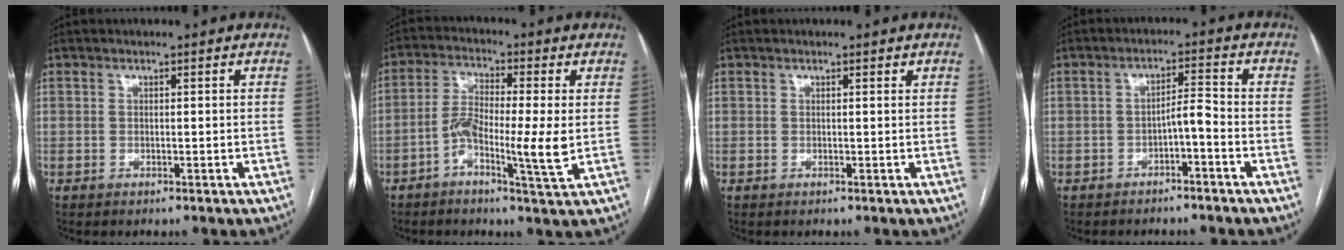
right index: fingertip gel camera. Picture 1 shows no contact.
{"total": 8.7, "force": [-1.9, 0.6, 8.5], "torque": [-0.163, 0.003, -0.041]}
{"total": 0.5, "force": [0.5, 0.1, 0.2], "torque": [-0.009, 0.000, 0.004]}
{"total": 3.4, "force": [-1.9, 0.6, 2.8], "torque": [-0.047, 0.010, -0.029]}